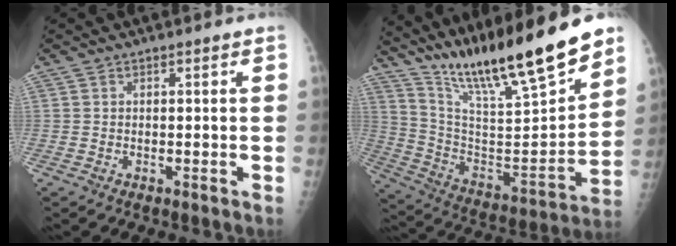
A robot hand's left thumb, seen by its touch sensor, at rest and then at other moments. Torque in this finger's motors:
{"motor_torque": [1.16, 1.11, 1.07, -1.69, 0.13]}